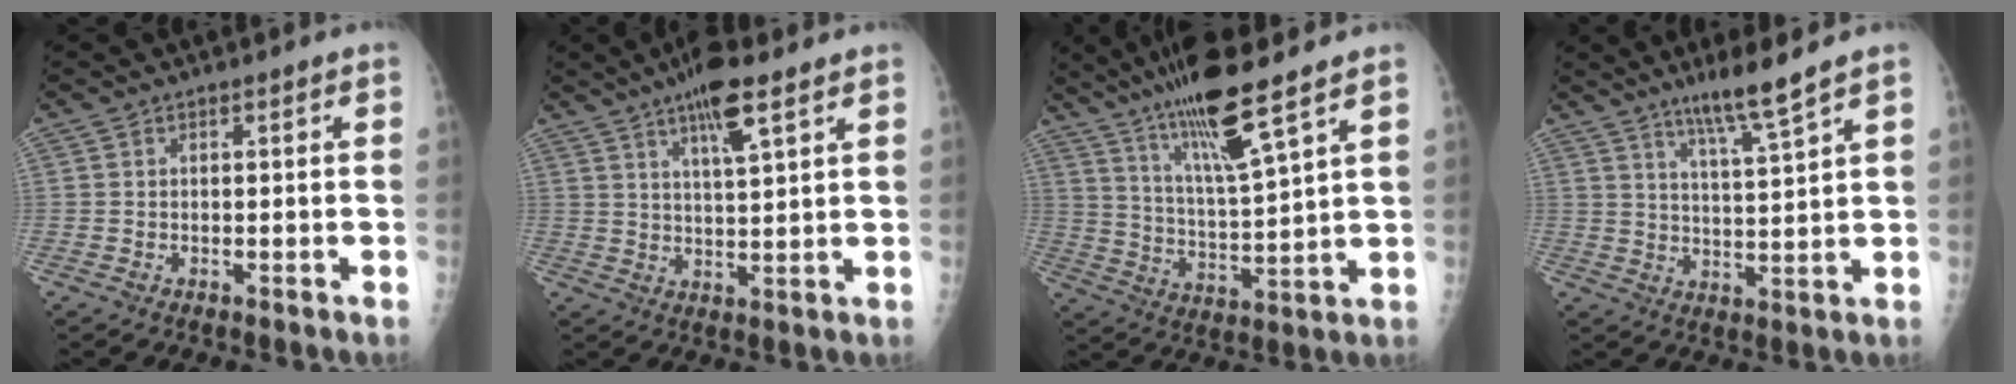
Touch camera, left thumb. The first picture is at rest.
{"total": 8.6, "force": [5.2, 1.8, 6.6], "torque": [-0.109, -0.022, 0.086]}
{"total": 14.2, "force": [9.5, 1.2, 10.5], "torque": [-0.191, -0.050, 0.178]}
{"total": 7.4, "force": [5.5, -0.4, 5.0], "torque": [-0.088, -0.041, 0.101]}